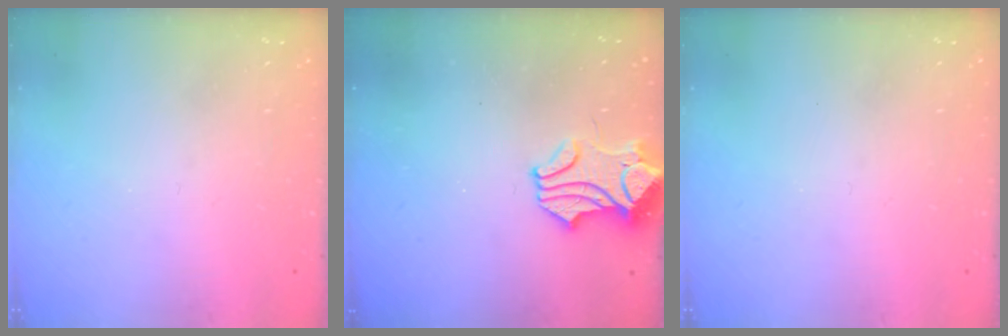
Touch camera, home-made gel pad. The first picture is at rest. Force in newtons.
{"total": 1.7, "press": 1.4, "slide": 1.0}
{"total": 0.0}